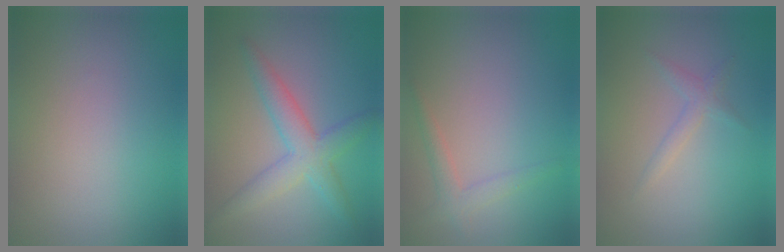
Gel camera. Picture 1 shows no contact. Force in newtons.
{"total": 4.3, "press": 4.3, "slide": 0.1}
{"total": 1.8, "press": 1.8, "slide": 0.1}
{"total": 1.3, "press": 1.3, "slide": 0.1}